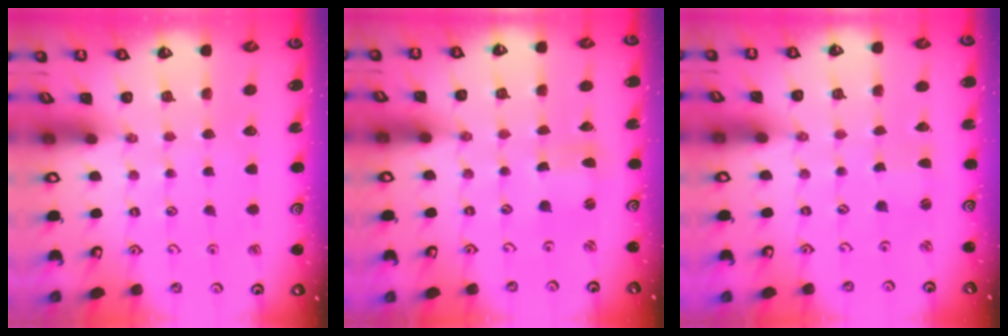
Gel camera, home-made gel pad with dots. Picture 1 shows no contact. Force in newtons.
{"total": 1.7, "press": 1.7, "slide": 0.2}
{"total": 1.6, "press": 1.6, "slide": 0.3}